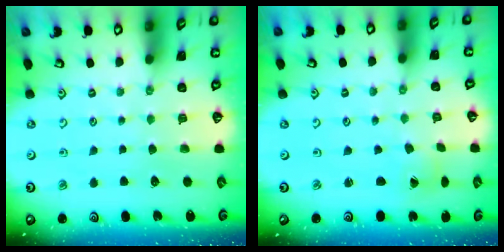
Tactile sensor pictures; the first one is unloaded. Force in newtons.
{"total": 0.7, "press": 0.7, "slide": 0.1}